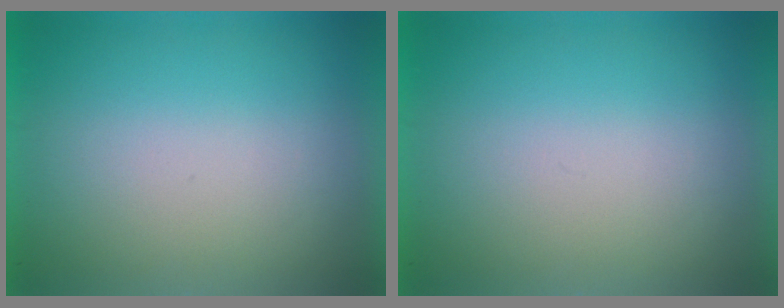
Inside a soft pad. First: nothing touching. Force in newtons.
{"total": 0.0}